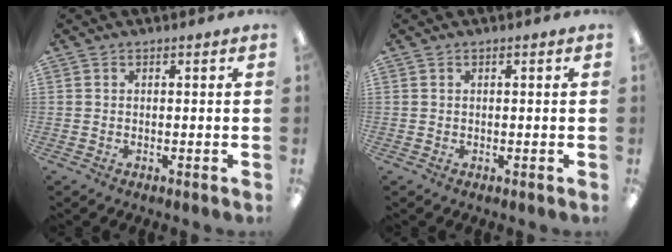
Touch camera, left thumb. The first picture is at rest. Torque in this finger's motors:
{"motor_torque": [0.00, 0.03, -0.08, -0.02, 0.00]}